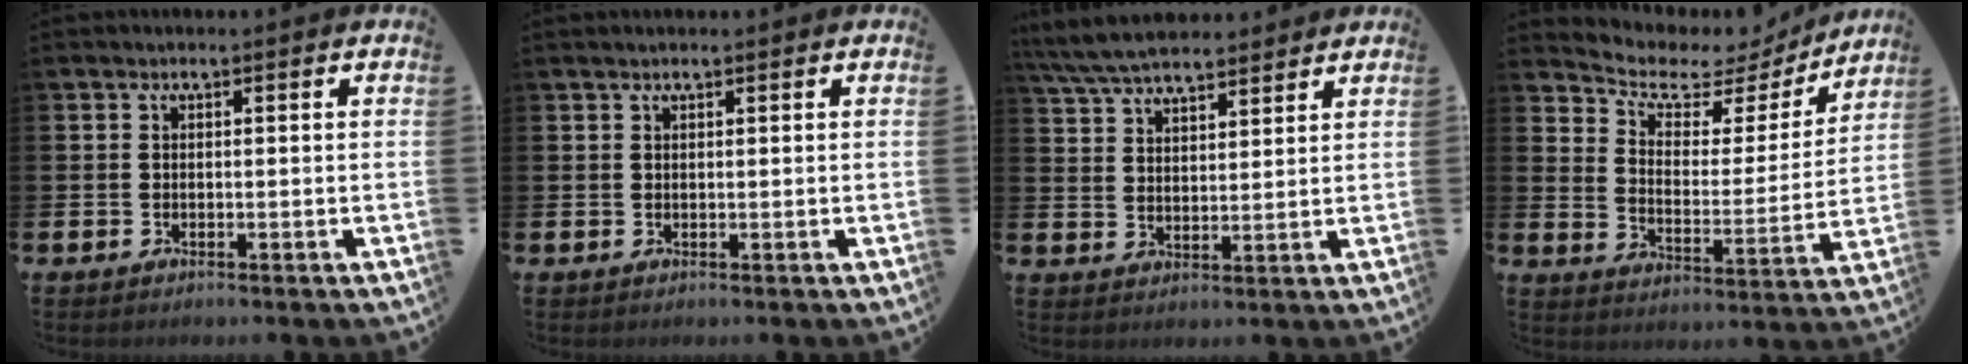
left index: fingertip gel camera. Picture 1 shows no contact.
{"total": 0.8, "force": [0.7, 0.1, 0.3], "torque": [-0.002, 0.001, 0.012]}
{"total": 6.7, "force": [6.3, 1.3, 1.7], "torque": [-0.058, -0.022, 0.117]}
{"total": 5.7, "force": [4.9, 2.4, 1.4], "torque": [-0.056, -0.041, 0.076]}